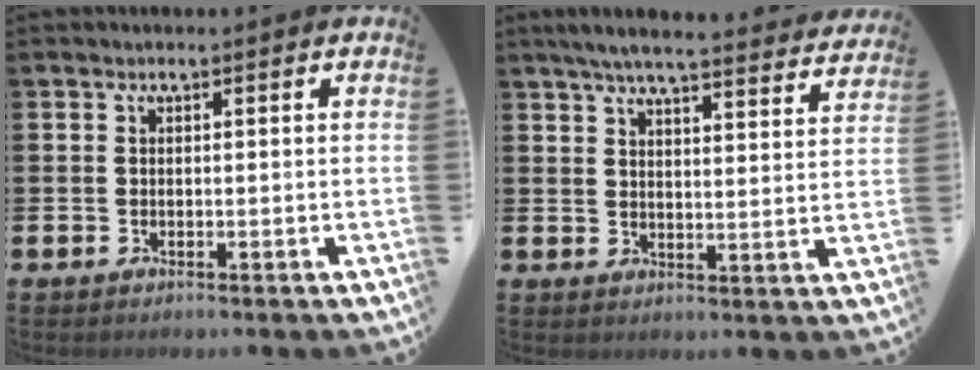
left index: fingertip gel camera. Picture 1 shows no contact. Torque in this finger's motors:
{"motor_torque": [0.98, -1.15, 0.51, 0.18]}